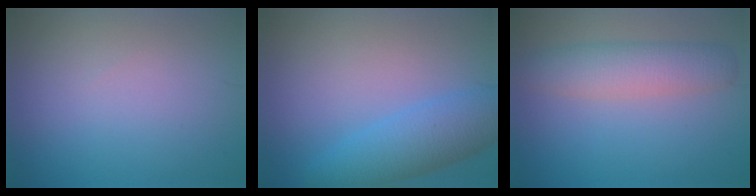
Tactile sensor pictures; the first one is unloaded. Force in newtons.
{"total": 5.3, "press": 5.3, "slide": 0.4}
{"total": 4.2, "press": 4.2, "slide": 0.1}